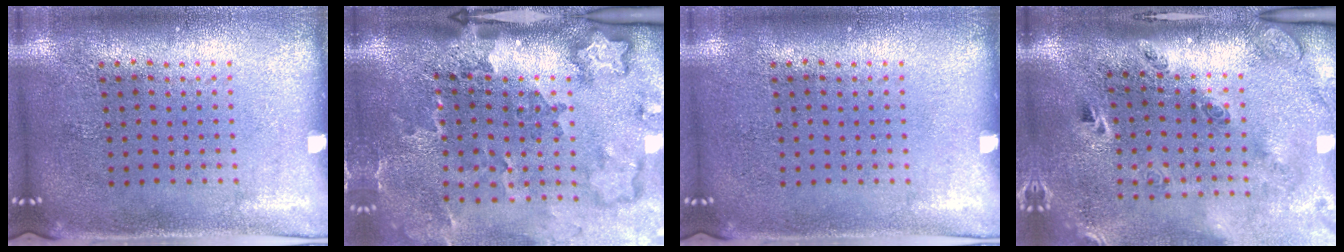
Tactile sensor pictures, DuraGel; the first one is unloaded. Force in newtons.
{"total": 3.5, "press": 2.3, "slide": 2.6}
{"total": 0.0}
{"total": 3.0, "press": 1.9, "slide": 2.2}